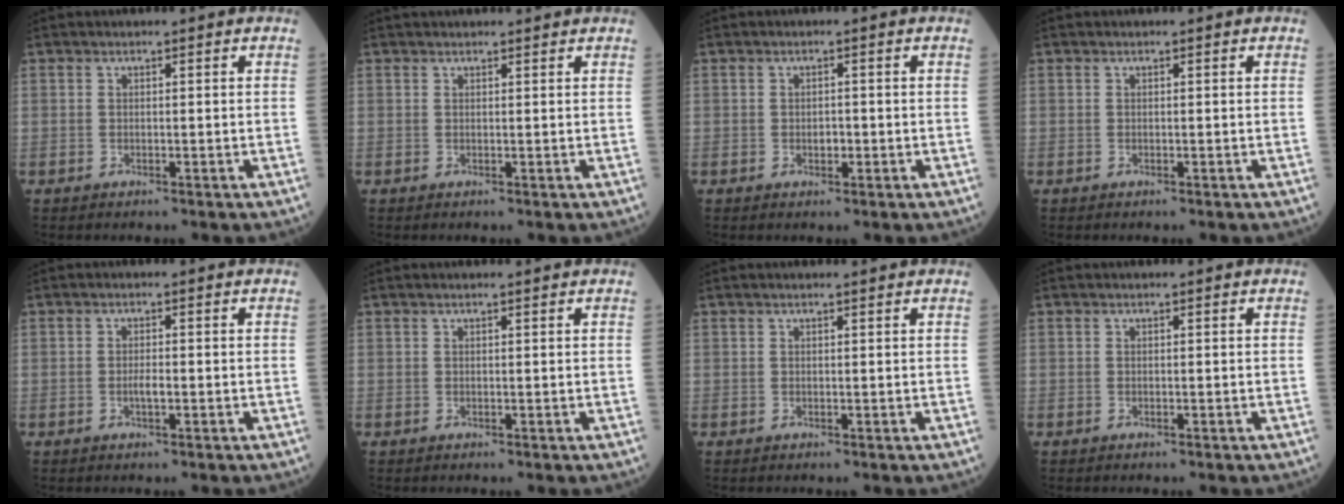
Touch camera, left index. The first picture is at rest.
{"total": 4.1, "force": [3.9, 0.4, 1.2], "torque": [-0.011, 0.030, 0.049]}
{"total": 1.3, "force": [-0.3, 0.8, 1.0], "torque": [-0.017, 0.002, -0.004]}
{"total": 0.0}
{"total": 1.5, "force": [-0.4, 0.3, 1.4], "torque": [-0.029, 0.000, -0.007]}
{"total": 1.1, "force": [1.0, -0.2, 0.5], "torque": [-0.008, 0.006, 0.018]}
{"total": 1.4, "force": [1.3, -0.2, 0.7], "torque": [-0.010, 0.009, 0.021]}
{"total": 0.0}